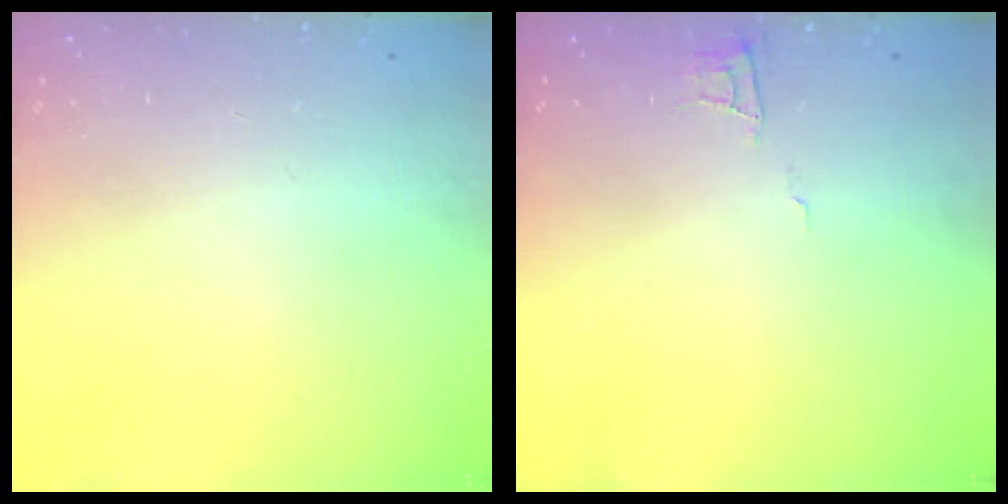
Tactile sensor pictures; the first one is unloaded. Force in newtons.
{"total": 4.3, "press": 4.3, "slide": 0.5}